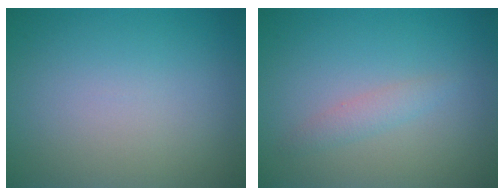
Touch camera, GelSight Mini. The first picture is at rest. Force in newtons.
{"total": 1.3, "press": 1.3, "slide": 0.0}